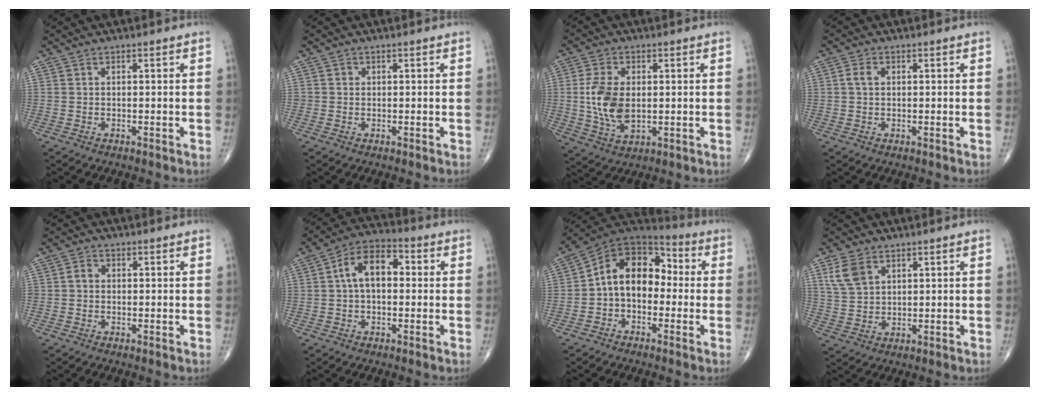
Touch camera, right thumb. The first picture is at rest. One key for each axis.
{"total": 0.8, "fx": 0.0, "fy": 0.8, "fz": 0.0, "tx": 0.008, "ty": 0.004, "tz": -0.001}
{"total": 9.9, "fx": 0.4, "fy": 5.8, "fz": 7.9, "tx": -0.157, "ty": -0.005, "tz": 0.013}
{"total": 1.9, "fx": 0.4, "fy": 1.4, "fz": 1.3, "tx": -0.024, "ty": 0.007, "tz": 0.003}
{"total": 1.8, "fx": -0.1, "fy": 1.6, "fz": 0.9, "tx": -0.004, "ty": 0.006, "tz": -0.008}
{"total": 9.6, "fx": 1.0, "fy": 5.9, "fz": 7.6, "tx": -0.118, "ty": 0.032, "tz": 0.007}
{"total": 13.1, "fx": -0.7, "fy": 9.2, "fz": 9.3, "tx": -0.118, "ty": 0.049, "tz": -0.030}
{"total": 6.0, "fx": 3.0, "fy": 3.8, "fz": 3.5, "tx": -0.062, "ty": -0.007, "tz": 0.067}